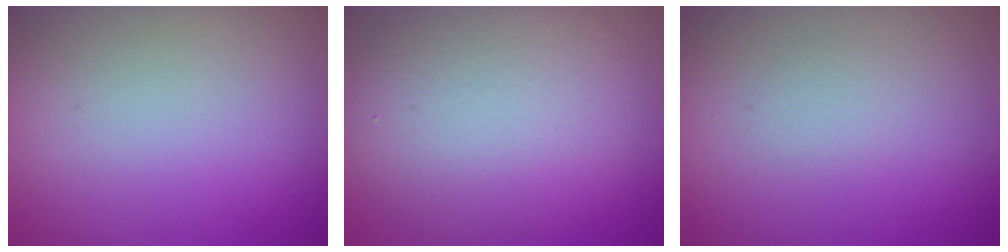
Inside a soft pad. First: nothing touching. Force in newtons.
{"total": 7.3, "press": 7.3, "slide": 0.5}
{"total": 0.7, "press": 0.7, "slide": 0.1}